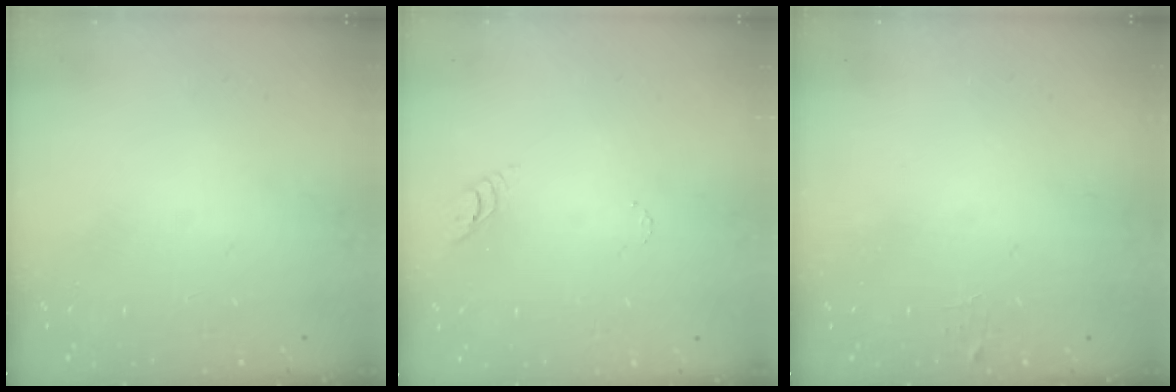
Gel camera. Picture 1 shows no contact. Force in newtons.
{"total": 3.3, "press": 3.3, "slide": 0.3}
{"total": 4.0, "press": 4.0, "slide": 0.4}